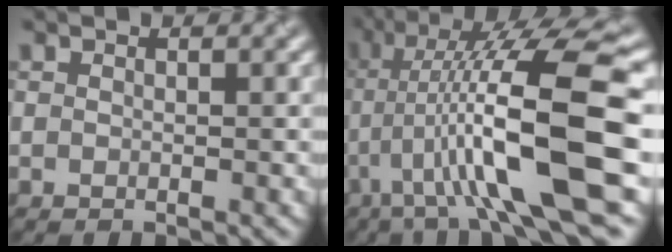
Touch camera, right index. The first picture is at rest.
{"total": 13.5, "force": [-2.5, 2.2, 13.0], "torque": [-0.210, 0.028, -0.031]}